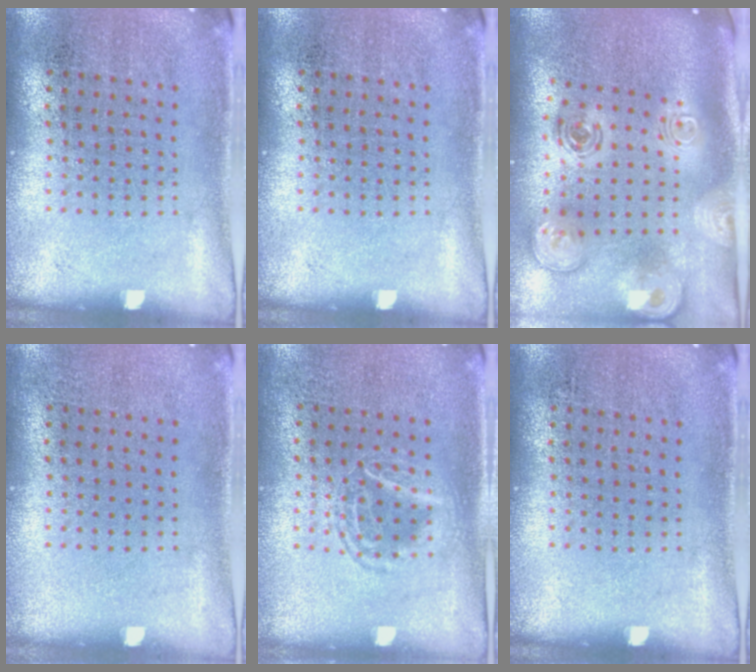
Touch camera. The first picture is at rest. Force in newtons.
{"total": 0.0}
{"total": 2.9, "press": 2.0, "slide": 2.1}
{"total": 0.0}
{"total": 1.2, "press": 1.1, "slide": 0.2}
{"total": 0.0}